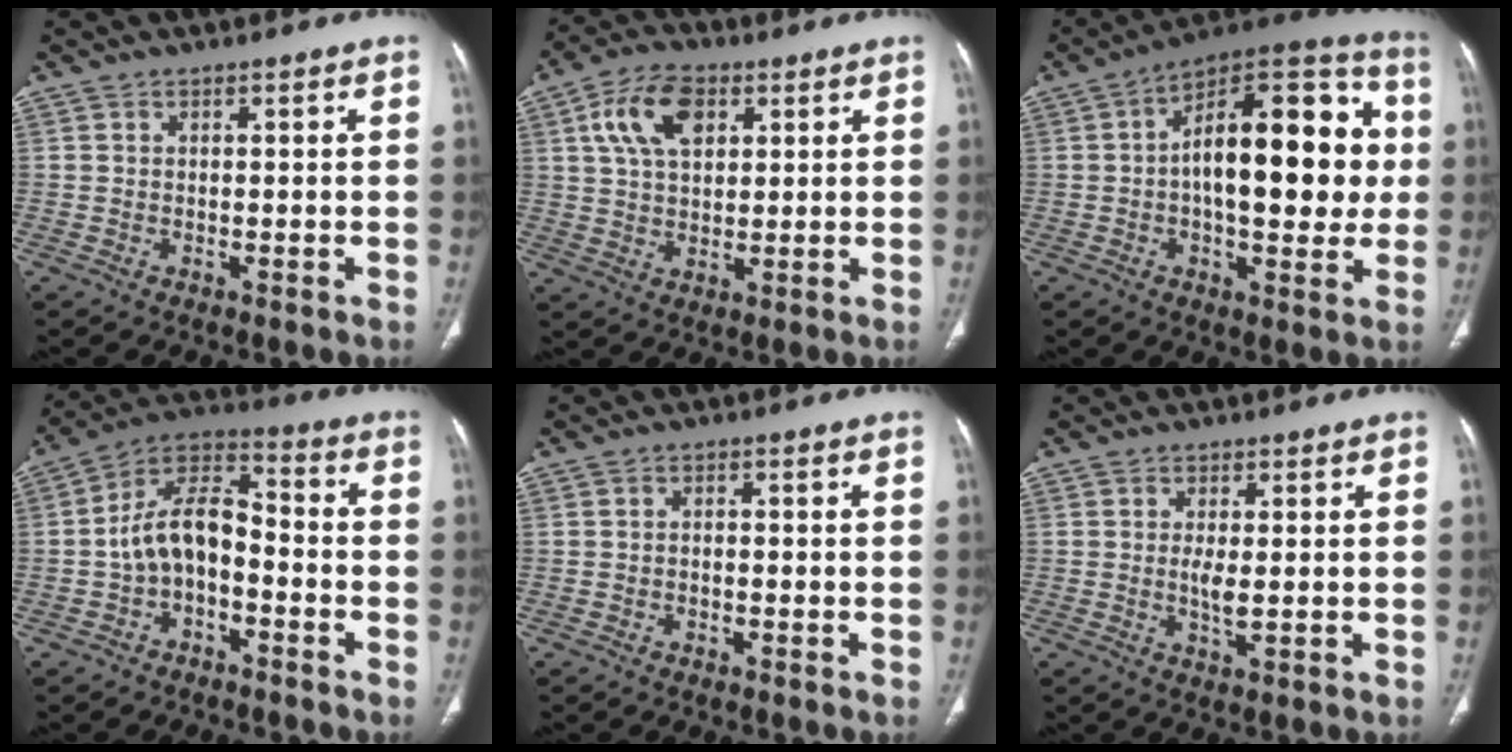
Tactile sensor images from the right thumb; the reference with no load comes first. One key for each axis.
{"total": 10.6, "fx": 4.0, "fy": 6.4, "fz": 7.5, "tx": -0.126, "ty": -0.001, "tz": 0.069}
{"total": 24.4, "fx": 1.6, "fy": 11.2, "fz": 21.7, "tx": -0.288, "ty": 0.031, "tz": 0.013}
{"total": 11.2, "fx": -2.6, "fy": 6.7, "fz": 8.5, "tx": -0.138, "ty": 0.052, "tz": -0.057}
{"total": 0.7, "fx": -0.4, "fy": 0.4, "fz": 0.4, "tx": -0.005, "ty": 0.004, "tz": -0.009}
{"total": 3.1, "fx": 0.0, "fy": 0.8, "fz": 3.0, "tx": -0.066, "ty": -0.010, "tz": 0.001}